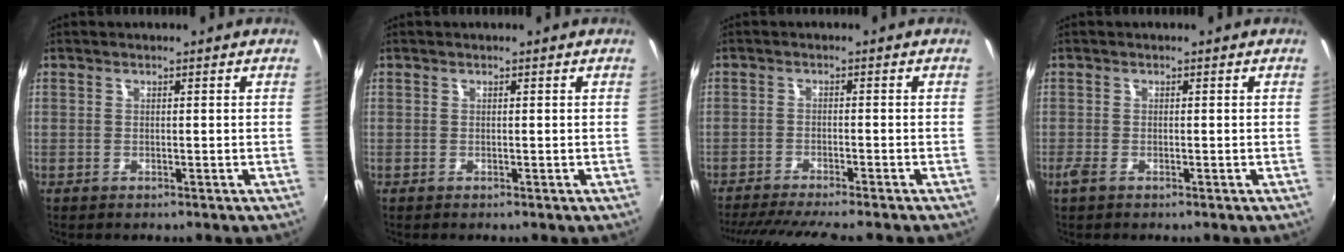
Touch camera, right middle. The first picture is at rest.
{"total": 0.0}
{"total": 11.1, "force": [-9.8, 0.2, 5.1], "torque": [-0.116, -0.026, -0.153]}
{"total": 1.7, "force": [-1.0, 0.7, 1.1], "torque": [-0.025, -0.006, -0.021]}